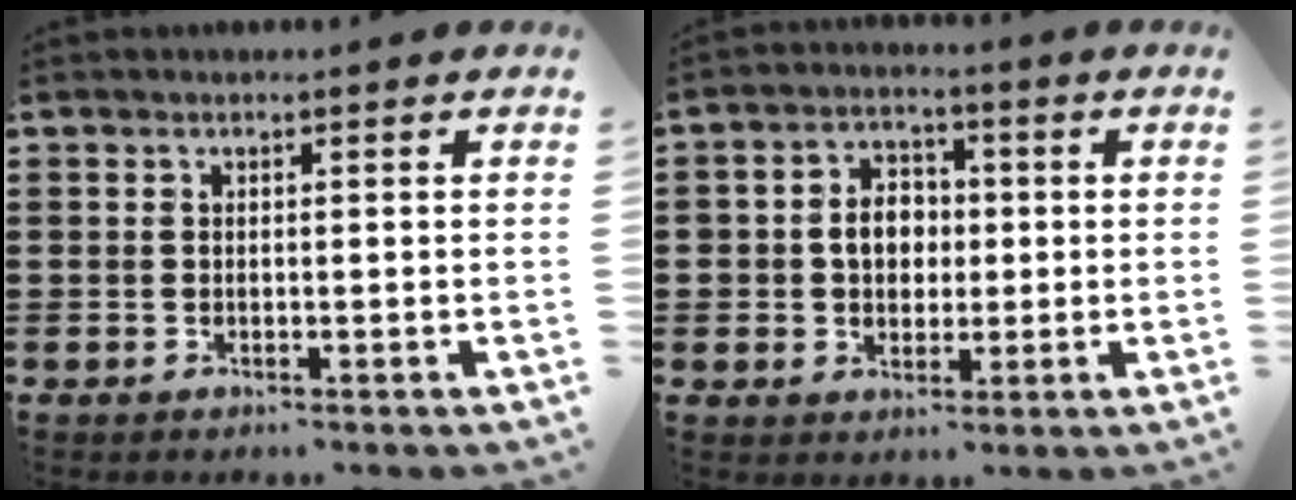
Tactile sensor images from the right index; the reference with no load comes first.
{"total": 5.2, "force": [-0.1, 4.4, 2.7], "torque": [-0.058, 0.011, -0.007]}